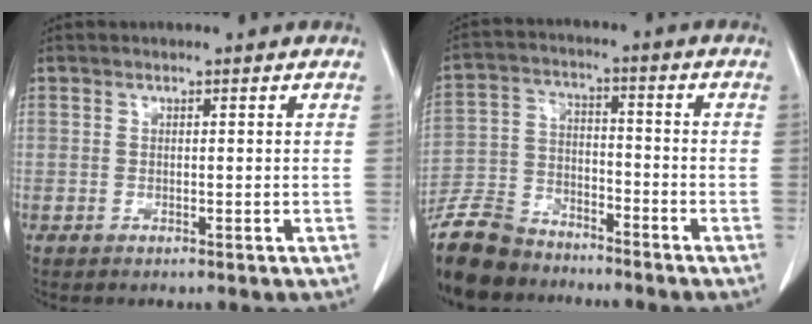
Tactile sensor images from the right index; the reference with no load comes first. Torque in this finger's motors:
{"motor_torque": [-0.32, -0.47, -0.11, -0.21]}